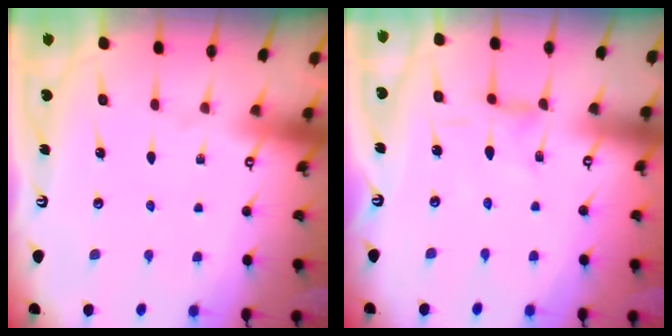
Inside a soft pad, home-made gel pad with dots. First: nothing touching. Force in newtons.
{"total": 1.2, "press": 1.2, "slide": 0.4}